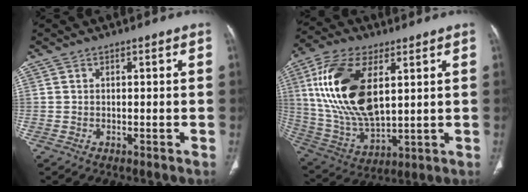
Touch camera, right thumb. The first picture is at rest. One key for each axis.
{"total": 20.4, "fx": 5.4, "fy": 10.2, "fz": 16.8, "tx": -0.334, "ty": -0.018, "tz": 0.108}